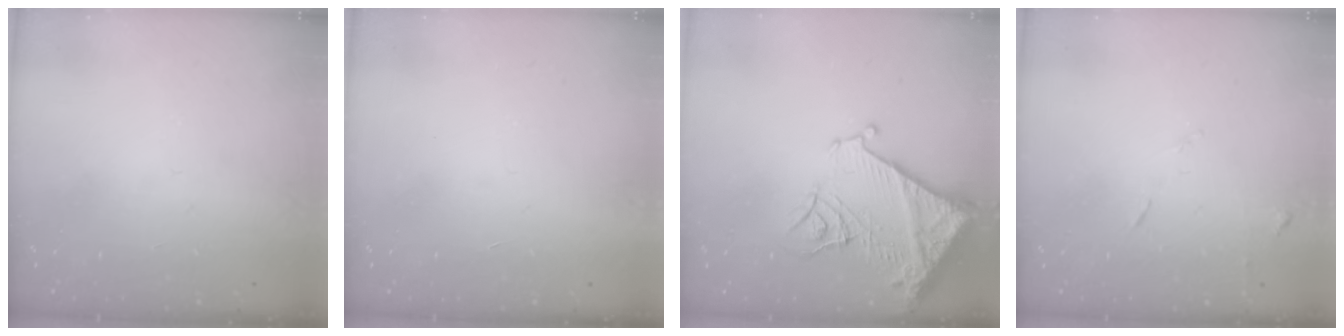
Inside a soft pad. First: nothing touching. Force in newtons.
{"total": 1.7, "press": 1.7, "slide": 0.1}
{"total": 18.4, "press": 18.3, "slide": 2.2}
{"total": 5.3, "press": 5.2, "slide": 0.7}